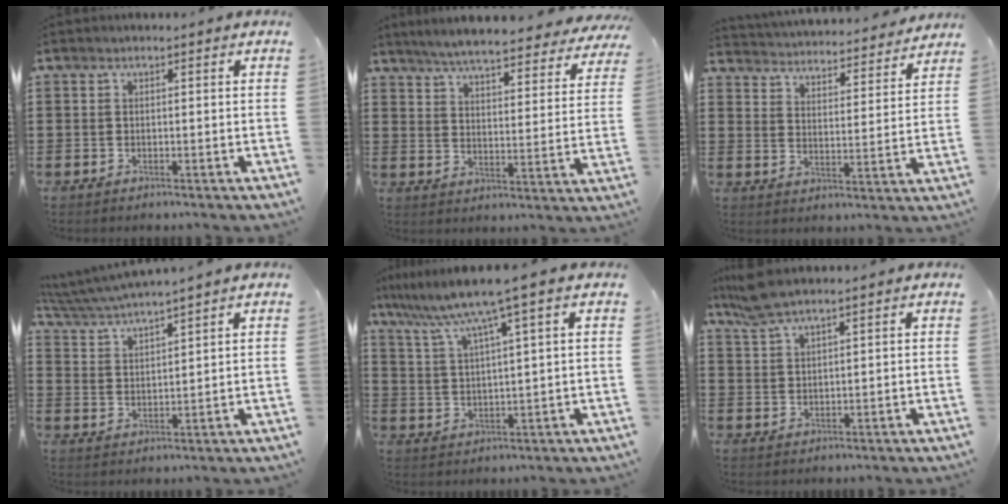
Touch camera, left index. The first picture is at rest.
{"total": 5.7, "force": [5.4, -0.3, 1.9], "torque": [-0.062, -0.037, 0.091]}
{"total": 3.7, "force": [3.7, -0.3, -0.2], "torque": [-0.020, -0.036, 0.057]}
{"total": 4.1, "force": [3.8, -0.6, 1.3], "torque": [-0.039, -0.020, 0.066]}
{"total": 7.2, "force": [4.8, -0.5, 5.3], "torque": [-0.121, -0.027, 0.077]}
{"total": 4.5, "force": [3.6, 0.5, 2.7], "torque": [-0.061, 0.000, 0.065]}